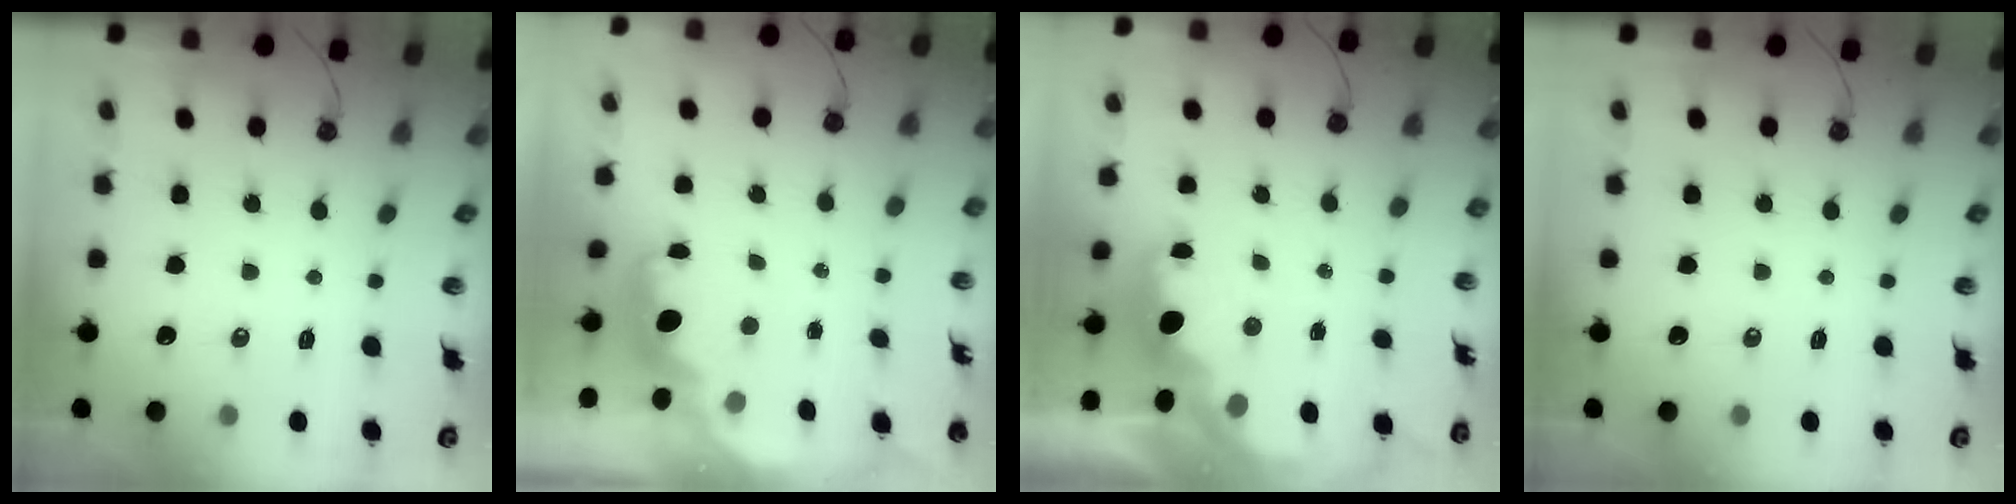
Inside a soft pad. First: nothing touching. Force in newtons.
{"total": 2.2, "press": 2.1, "slide": 0.6}
{"total": 2.7, "press": 2.6, "slide": 0.6}
{"total": 0.0}